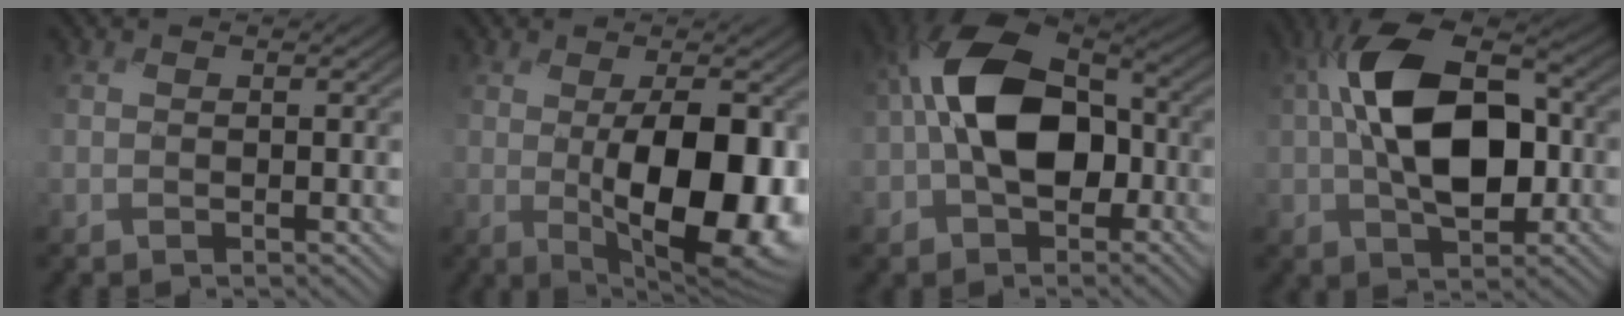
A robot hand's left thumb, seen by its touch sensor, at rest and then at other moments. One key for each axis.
{"total": 11.5, "fx": -1.0, "fy": 5.0, "fz": 10.4, "tx": -0.157, "ty": -0.016, "tz": -0.007}
{"total": 13.4, "fx": -1.7, "fy": 8.6, "fz": 10.1, "tx": -0.188, "ty": 0.020, "tz": -0.053}
{"total": 12.8, "fx": 0.3, "fy": 7.4, "fz": 10.4, "tx": -0.200, "ty": 0.013, "tz": -0.002}